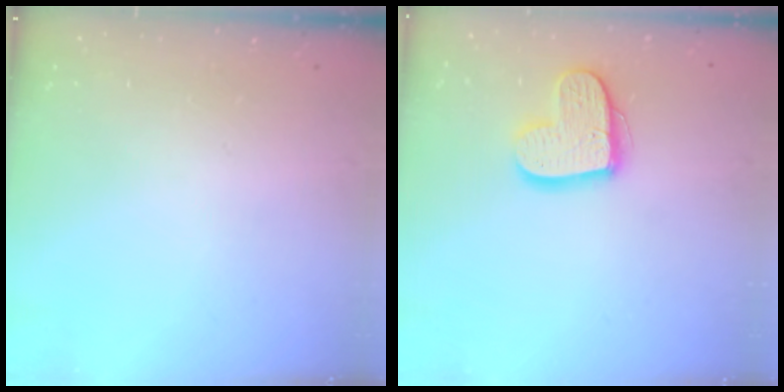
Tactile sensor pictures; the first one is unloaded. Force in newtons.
{"total": 13.9, "press": 13.9, "slide": 0.8}